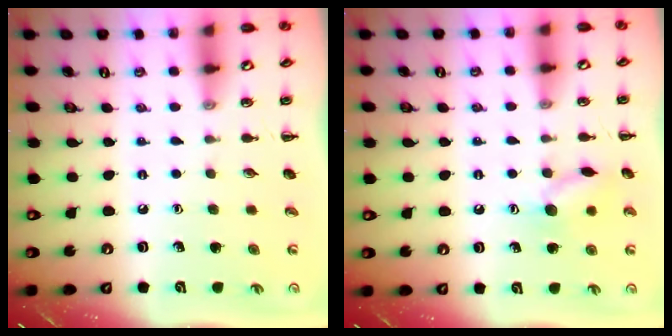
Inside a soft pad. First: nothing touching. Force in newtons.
{"total": 9.1, "press": 9.1, "slide": 0.4}